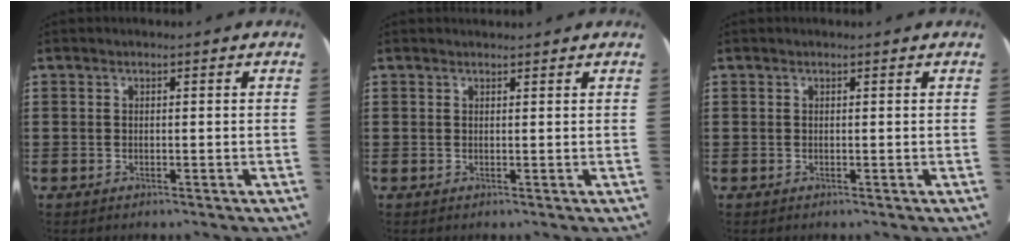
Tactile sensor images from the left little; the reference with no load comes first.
{"total": 0.7, "force": [0.7, 0.1, 0.1], "torque": [0.005, -0.001, 0.012]}
{"total": 0.0}